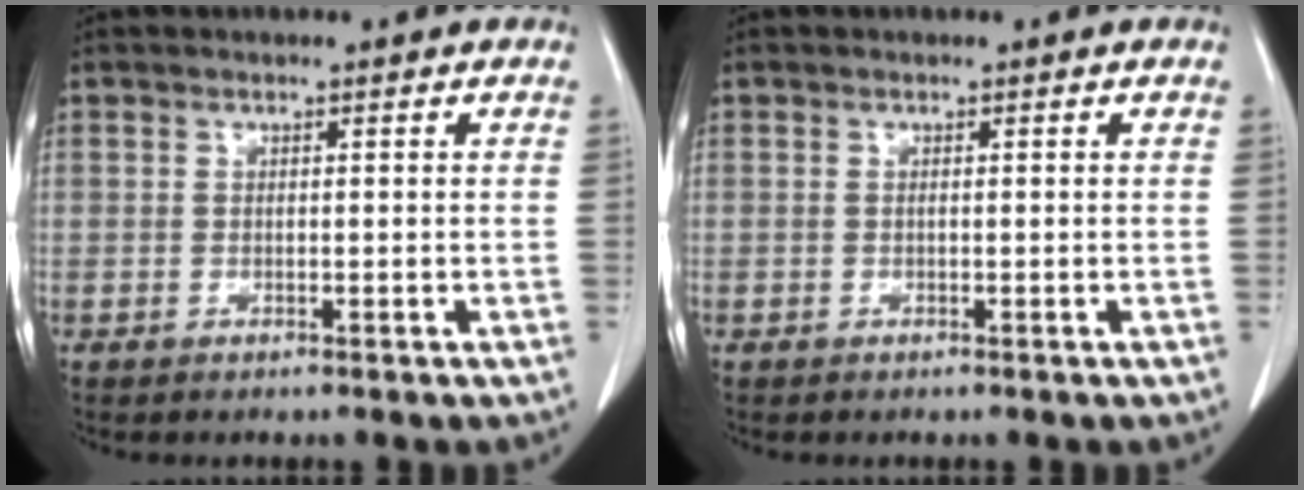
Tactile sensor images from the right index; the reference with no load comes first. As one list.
[{"total": 0.0}]